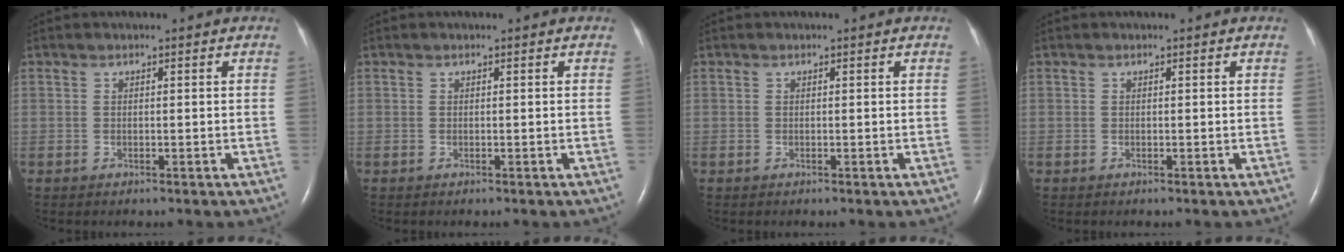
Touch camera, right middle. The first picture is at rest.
{"total": 0.0}
{"total": 0.0}
{"total": 0.0}